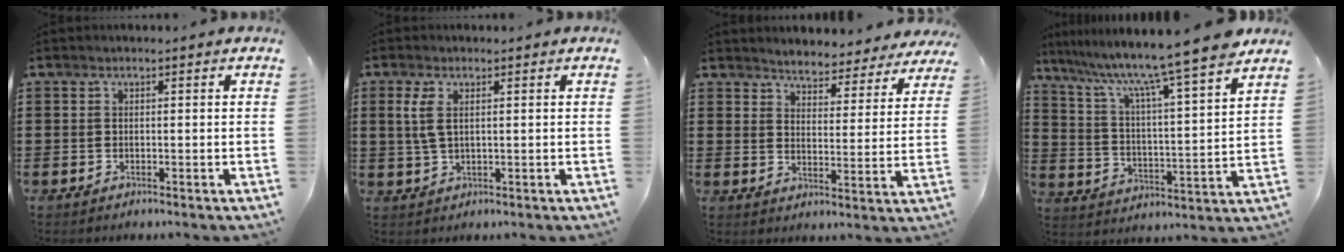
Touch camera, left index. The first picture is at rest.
{"total": 3.2, "force": [0.9, 1.3, 2.8], "torque": [-0.066, 0.004, 0.012]}
{"total": 4.0, "force": [3.9, 0.1, -0.1], "torque": [-0.021, -0.029, 0.067]}
{"total": 10.1, "force": [8.5, -1.1, 5.3], "torque": [-0.128, -0.069, 0.132]}